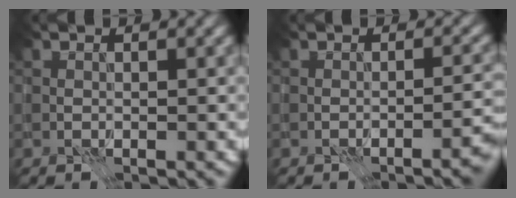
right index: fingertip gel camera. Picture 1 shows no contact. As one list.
[{"total": 3.1, "force": [-1.9, 0.7, 2.4], "torque": [-0.028, 0.010, -0.031]}]